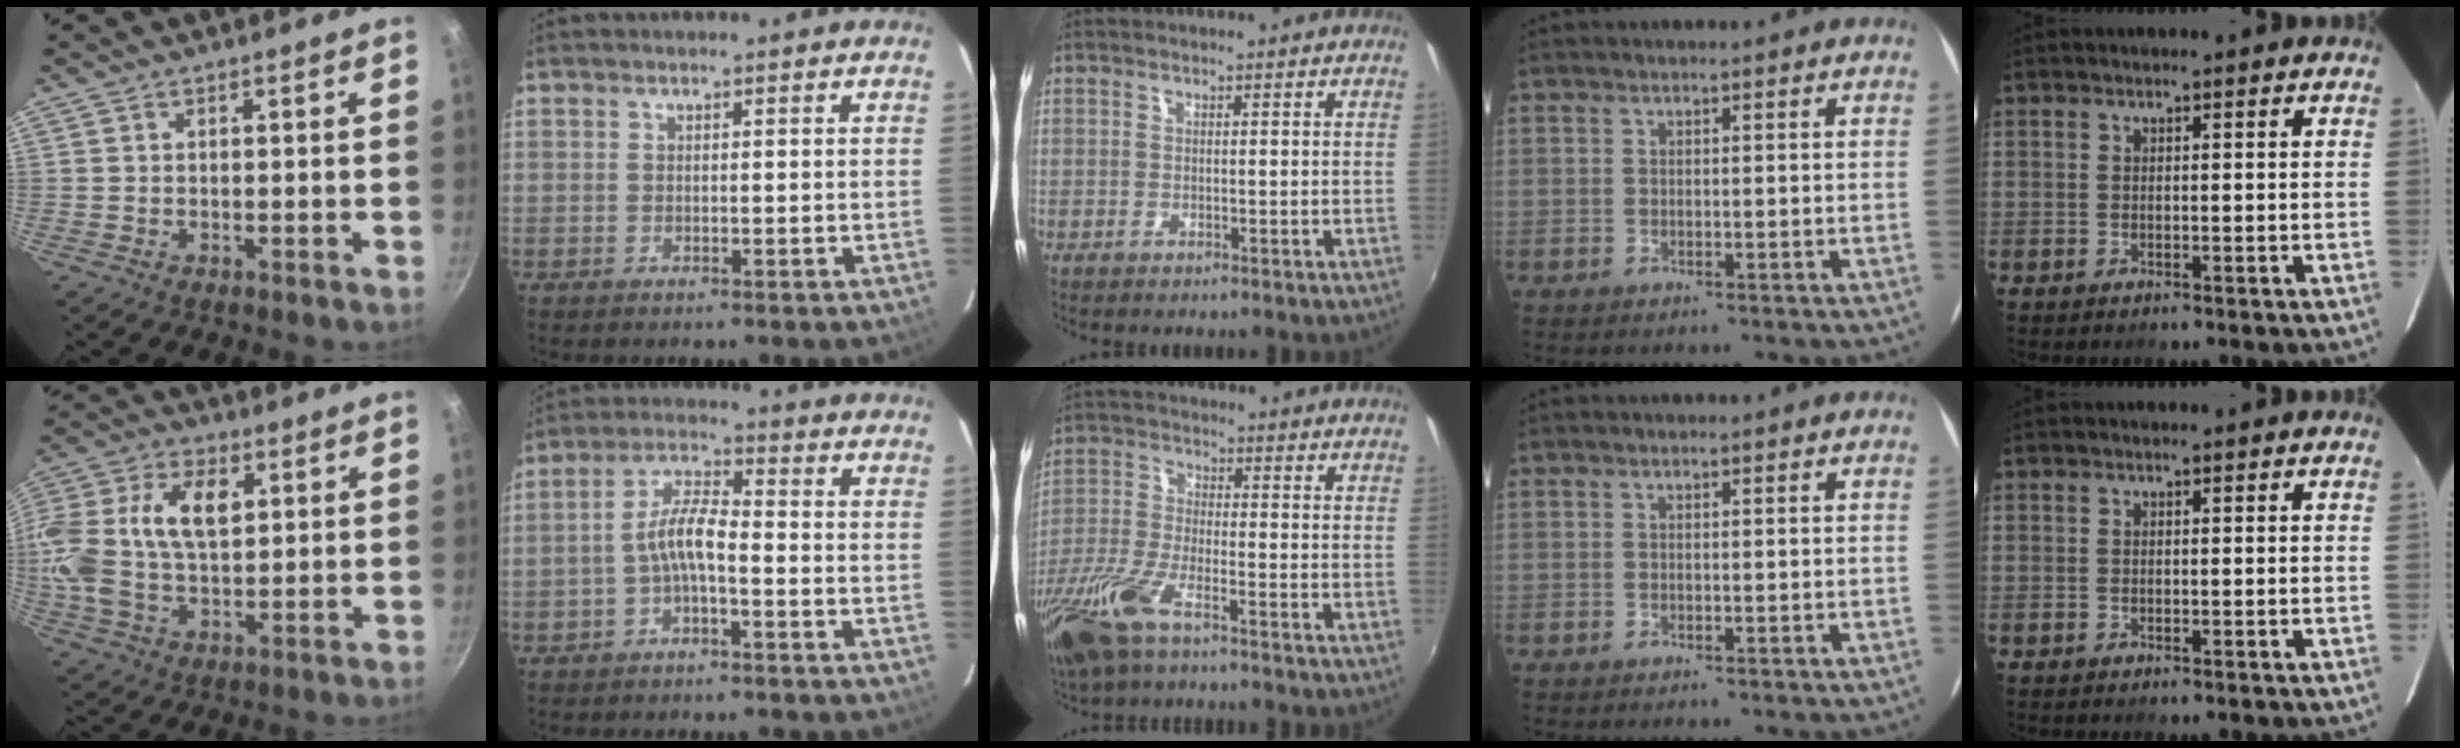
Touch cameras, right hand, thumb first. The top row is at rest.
{"thumb": {"total": 18.3, "force": [3.1, 11.2, 14.1], "torque": [-0.287, 0.020, 0.050]}, "index": {"total": 5.7, "force": [-2.3, 1.4, 5.0], "torque": [-0.109, 0.017, -0.043]}, "middle": {"total": 12.3, "force": [-7.9, 3.4, 8.7], "torque": [-0.201, -0.027, -0.161]}}